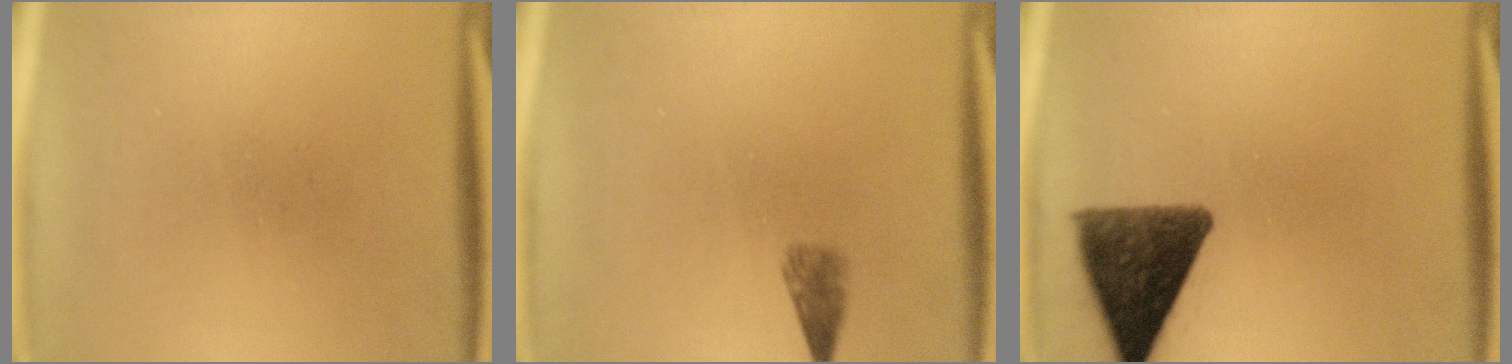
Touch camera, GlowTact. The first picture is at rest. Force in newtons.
{"total": 1.9}
{"total": 11.2}